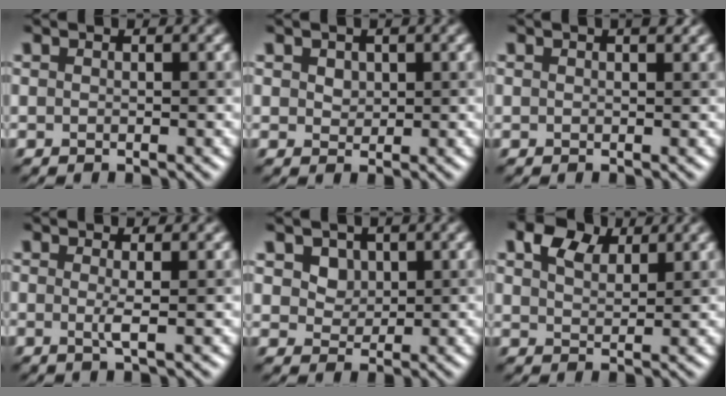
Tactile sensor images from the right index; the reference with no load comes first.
{"total": 1.5, "force": [0.7, 1.1, 0.7], "torque": [-0.011, 0.006, 0.006]}
{"total": 1.4, "force": [0.8, 0.7, 0.9], "torque": [-0.009, 0.002, 0.014]}
{"total": 1.3, "force": [-0.1, 0.1, 1.3], "torque": [-0.030, -0.005, -0.003]}
{"total": 2.6, "force": [1.3, 2.0, 1.1], "torque": [-0.029, -0.012, 0.034]}
{"total": 3.9, "force": [2.6, 2.1, 2.0], "torque": [-0.043, 0.010, 0.046]}